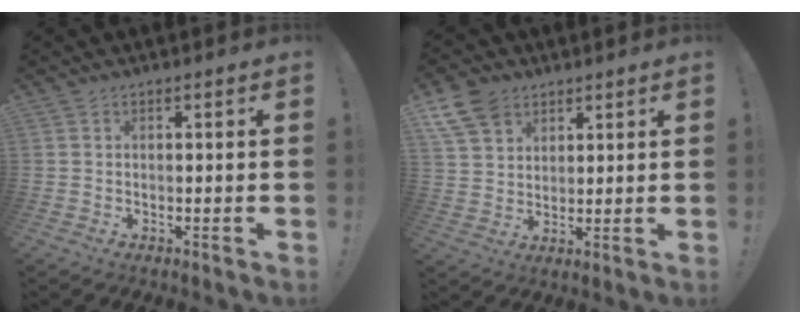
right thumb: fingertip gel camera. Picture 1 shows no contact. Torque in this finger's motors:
{"motor_torque": [0.09, 0.07, 0.53, 0.35, 0.00]}